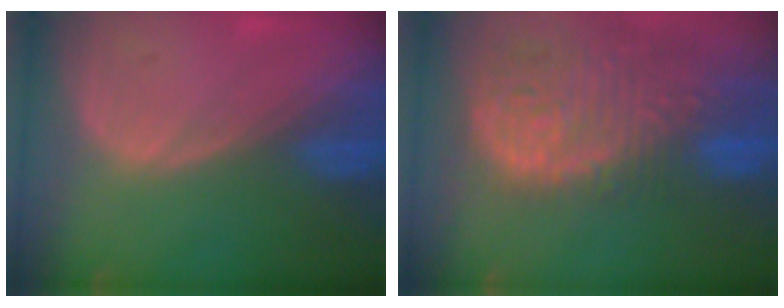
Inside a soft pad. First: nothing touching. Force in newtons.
{"total": 14.6, "press": 12.0, "slide": 8.2}